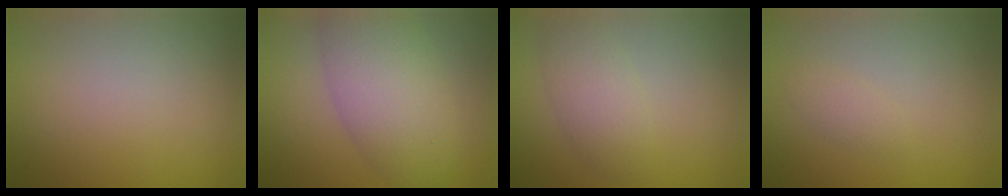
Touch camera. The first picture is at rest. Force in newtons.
{"total": 6.8, "press": 6.8, "slide": 0.2}
{"total": 2.9, "press": 2.9, "slide": 0.0}
{"total": 1.1, "press": 1.1, "slide": 0.0}